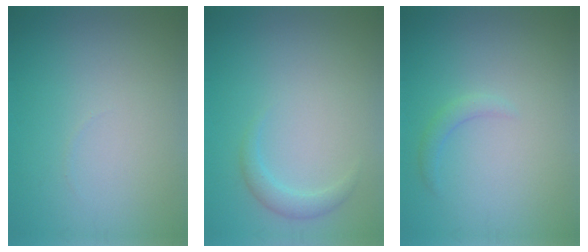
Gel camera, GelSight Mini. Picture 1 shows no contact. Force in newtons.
{"total": 1.5, "press": 1.5, "slide": 0.1}
{"total": 1.1, "press": 1.1, "slide": 0.1}